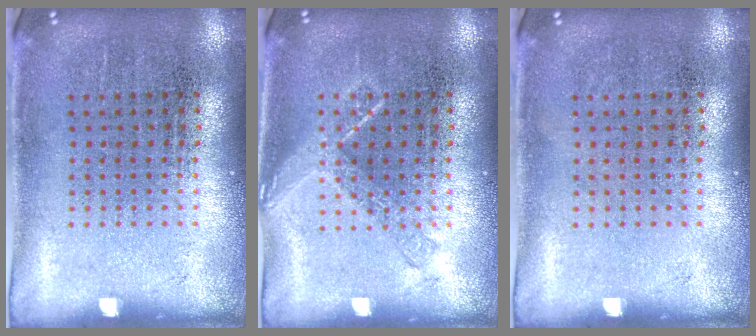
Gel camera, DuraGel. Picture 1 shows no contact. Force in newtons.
{"total": 1.9, "press": 1.9, "slide": 0.3}
{"total": 0.0}